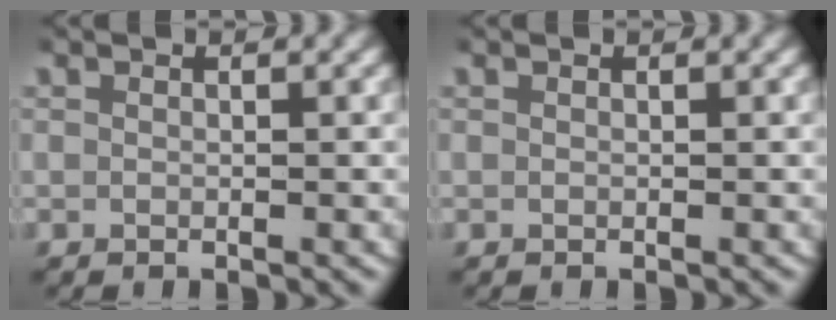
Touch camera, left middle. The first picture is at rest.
{"total": 0.0}